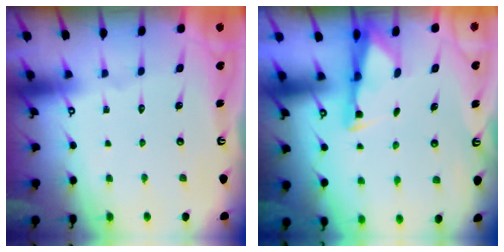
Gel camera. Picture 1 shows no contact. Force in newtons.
{"total": 3.0, "press": 2.9, "slide": 0.4}